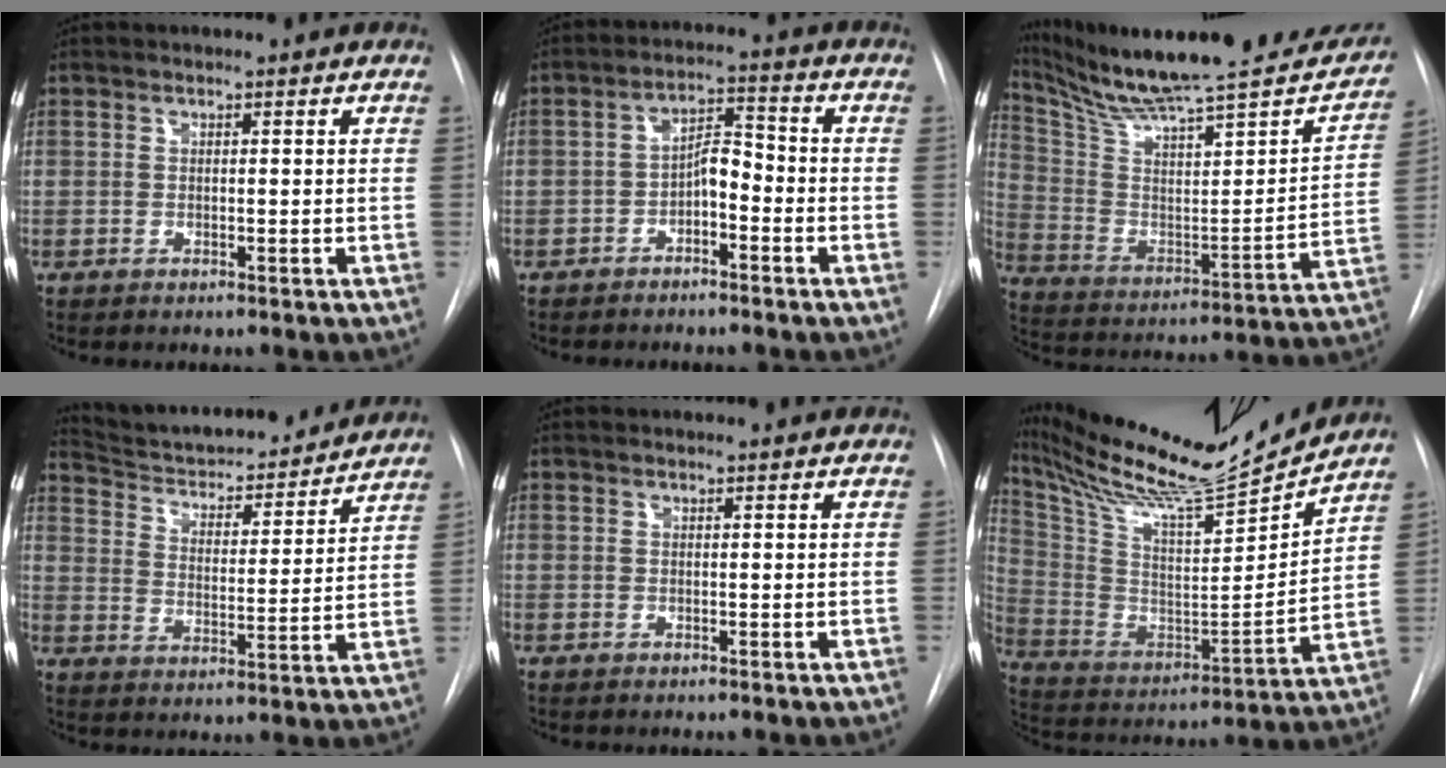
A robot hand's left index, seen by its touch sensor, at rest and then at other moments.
{"total": 5.1, "force": [-2.3, 2.1, 4.0], "torque": [-0.073, 0.020, -0.040]}
{"total": 29.4, "force": [25.6, 3.5, 13.9], "torque": [-0.229, -0.054, 0.371]}
{"total": 19.9, "force": [18.6, 3.5, 6.0], "torque": [-0.083, -0.007, 0.267]}
{"total": 1.8, "force": [1.8, 0.1, 0.4], "torque": [-0.012, 0.011, 0.017]}
{"total": 23.4, "force": [21.5, 1.5, 9.2], "torque": [-0.182, -0.040, 0.347]}